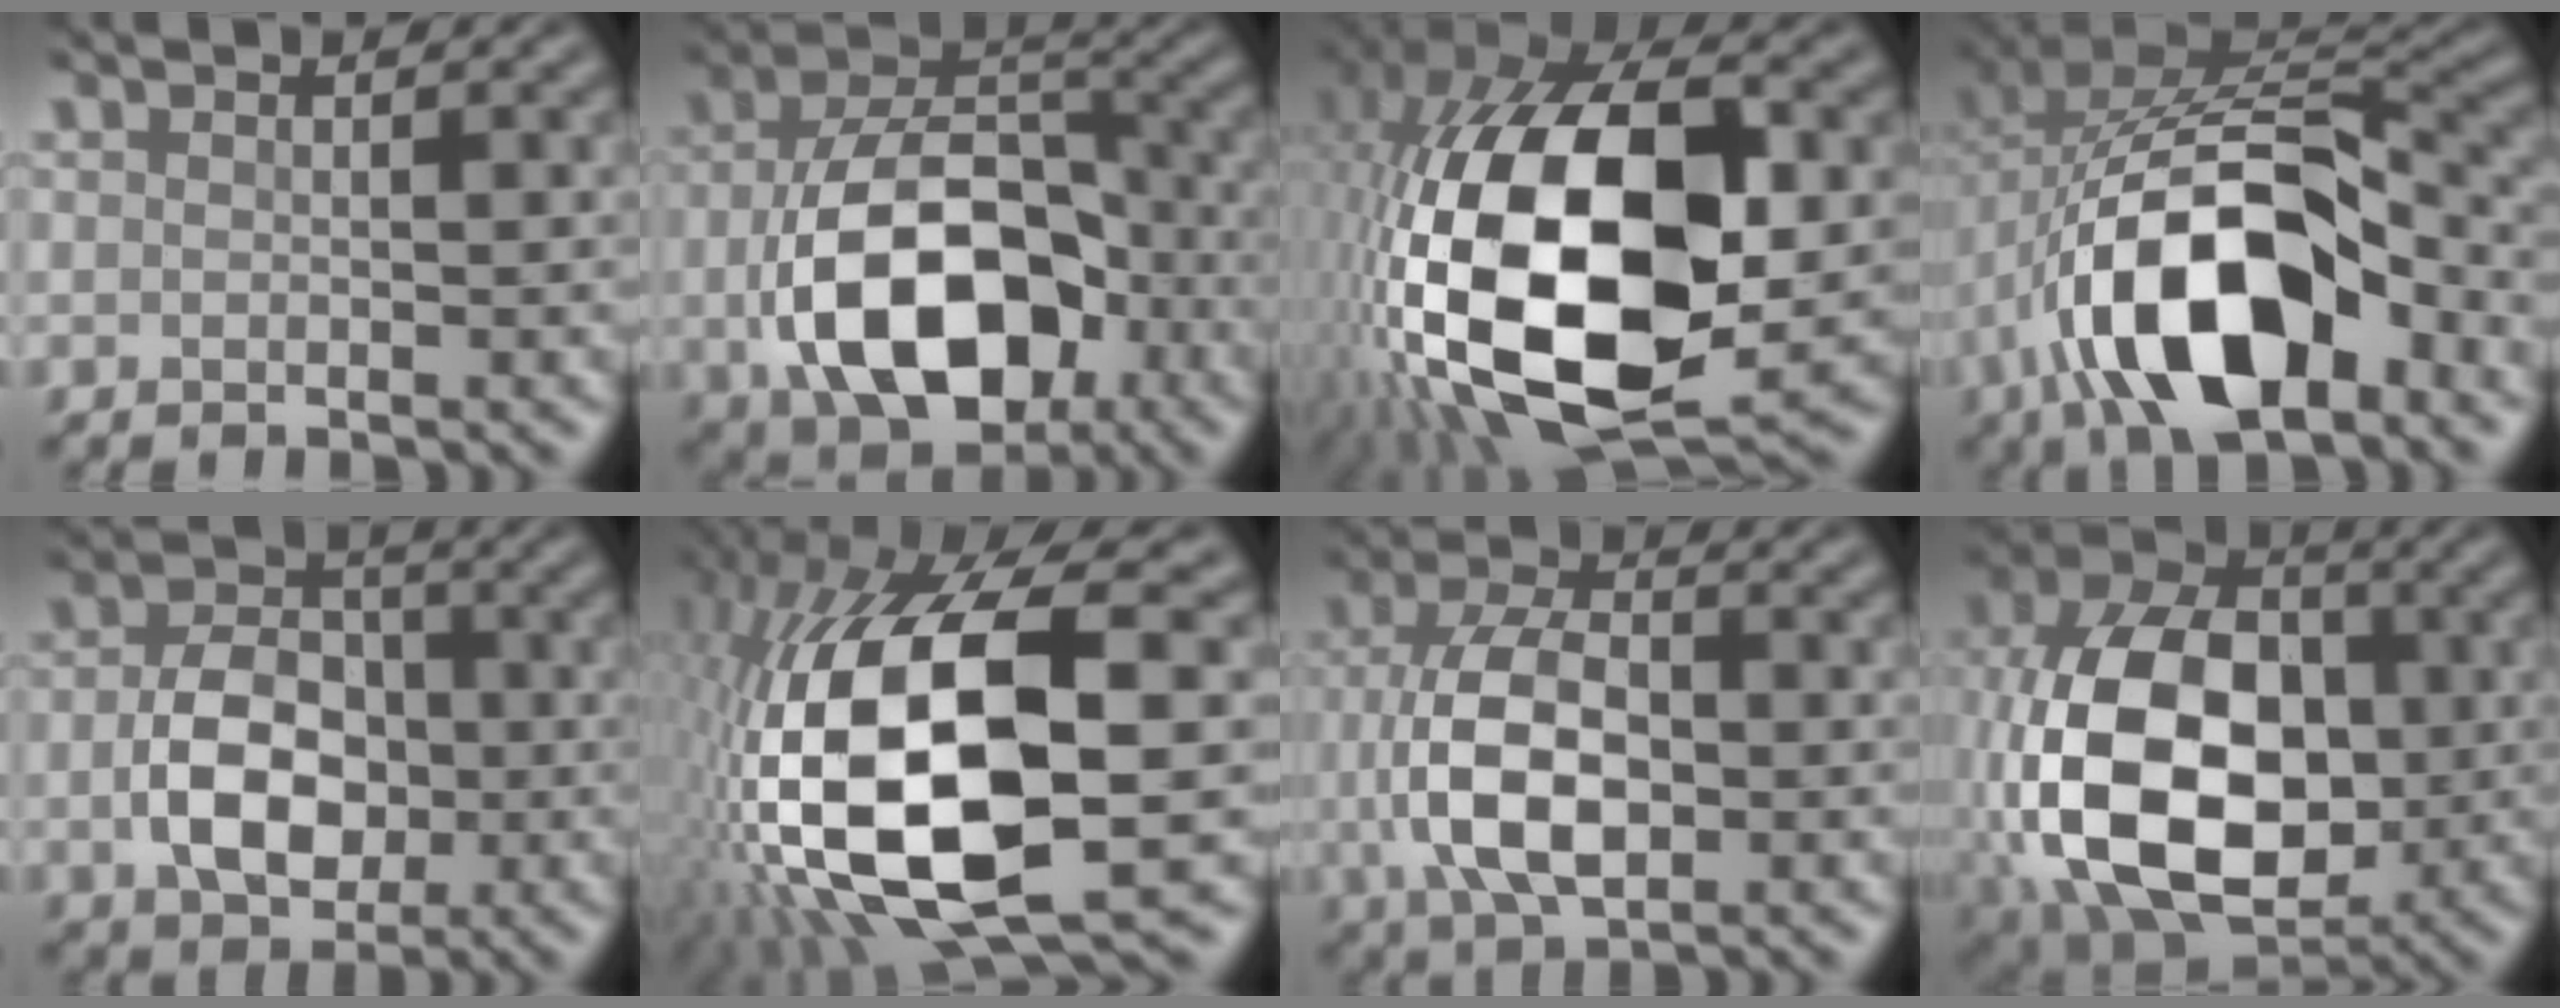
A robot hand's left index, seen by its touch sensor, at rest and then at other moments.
{"total": 12.5, "force": [-3.1, 8.0, 9.1], "torque": [-0.176, -0.016, -0.052]}
{"total": 19.3, "force": [-2.1, 10.8, 15.8], "torque": [-0.334, -0.011, -0.039]}
{"total": 14.6, "force": [-4.8, 7.6, 11.5], "torque": [-0.205, -0.004, -0.083]}
{"total": 6.5, "force": [-0.8, 4.7, 4.5], "torque": [-0.089, -0.003, -0.015]}
{"total": 18.2, "force": [-1.0, 8.2, 16.2], "torque": [-0.341, -0.006, -0.011]}
{"total": 8.3, "force": [-0.8, 4.7, 6.8], "torque": [-0.144, 0.002, -0.017]}
{"total": 16.2, "force": [-2.1, 11.0, 11.7], "torque": [-0.235, -0.004, -0.048]}